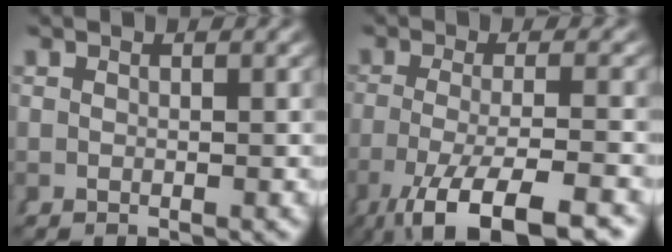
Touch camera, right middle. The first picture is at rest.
{"total": 10.0, "force": [-7.0, 3.1, 6.5], "torque": [-0.126, -0.048, -0.078]}